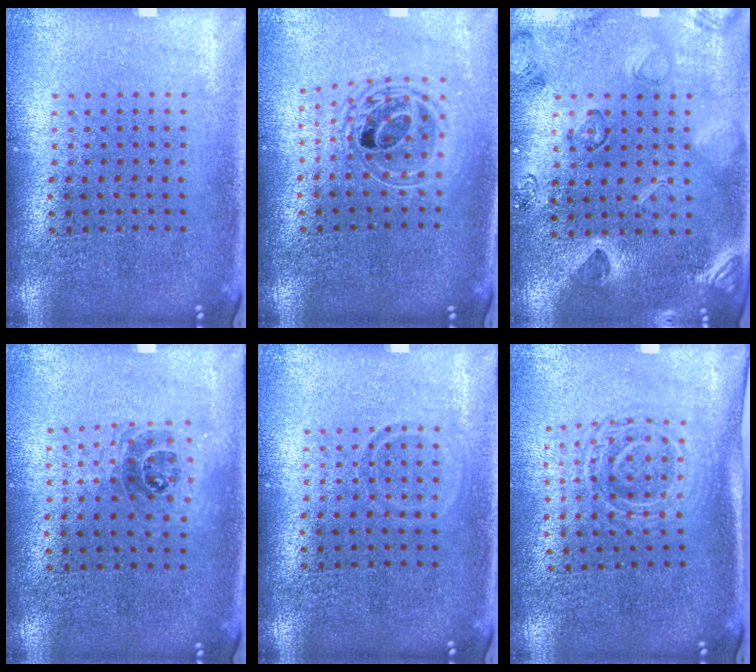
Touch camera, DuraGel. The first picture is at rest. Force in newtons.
{"total": 1.7, "press": 1.4, "slide": 0.9}
{"total": 2.3, "press": 2.0, "slide": 1.1}
{"total": 1.0, "press": 0.9, "slide": 0.5}
{"total": 0.8, "press": 0.8, "slide": 0.3}
{"total": 1.6, "press": 1.3, "slide": 0.9}